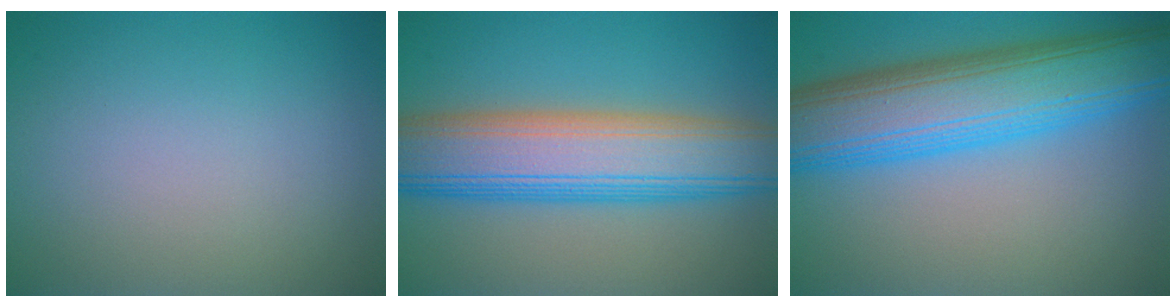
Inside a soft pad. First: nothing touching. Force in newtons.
{"total": 10.9, "press": 10.9, "slide": 0.0}
{"total": 11.4, "press": 11.4, "slide": 0.2}